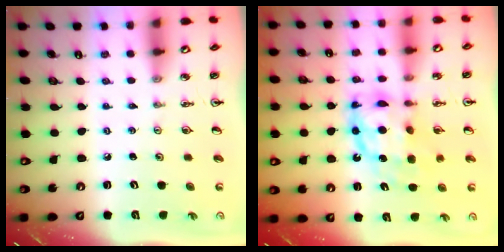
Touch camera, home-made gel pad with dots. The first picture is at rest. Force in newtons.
{"total": 11.5, "press": 11.5, "slide": 1.0}